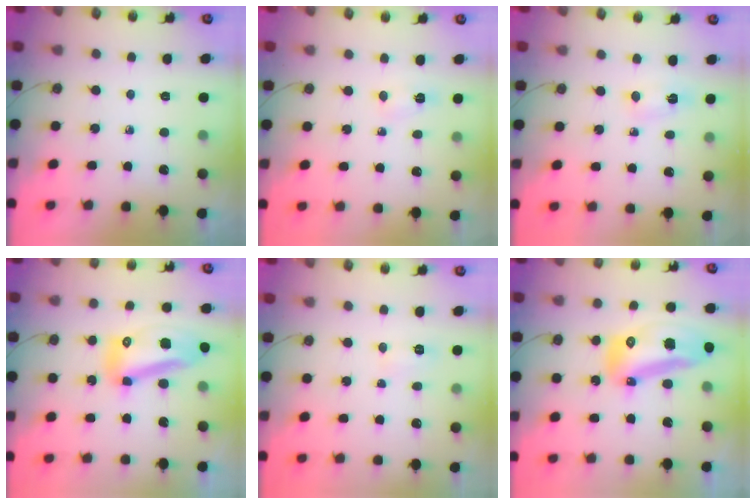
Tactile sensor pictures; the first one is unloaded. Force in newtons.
{"total": 2.9, "press": 2.9, "slide": 0.4}
{"total": 2.6, "press": 1.3, "slide": 2.2}
{"total": 12.8, "press": 12.7, "slide": 1.8}
{"total": 5.6, "press": 4.9, "slide": 2.7}
{"total": 14.8, "press": 14.7, "slide": 1.8}